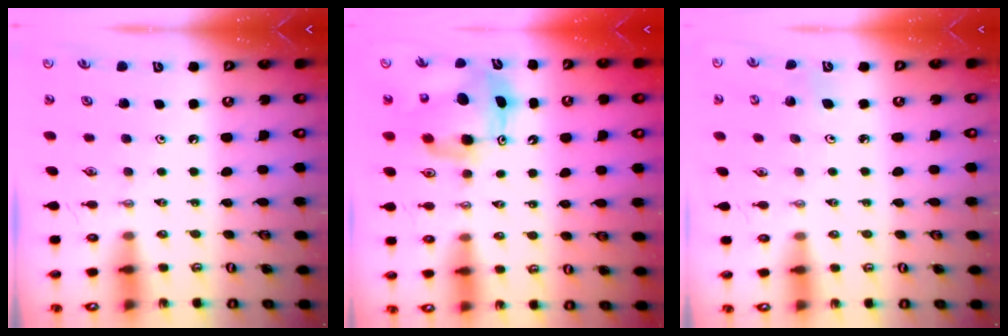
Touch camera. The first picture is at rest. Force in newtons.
{"total": 9.8, "press": 9.7, "slide": 0.9}
{"total": 3.9, "press": 3.8, "slide": 0.5}